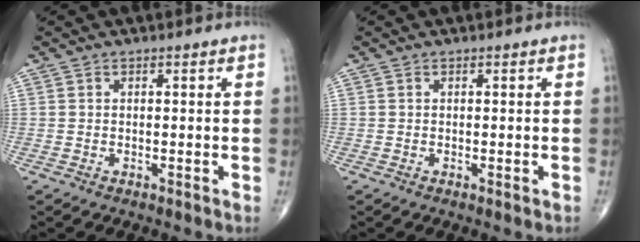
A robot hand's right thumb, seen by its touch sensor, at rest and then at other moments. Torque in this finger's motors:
{"motor_torque": [-0.22, 0.01, -0.30, -0.20, -0.03]}